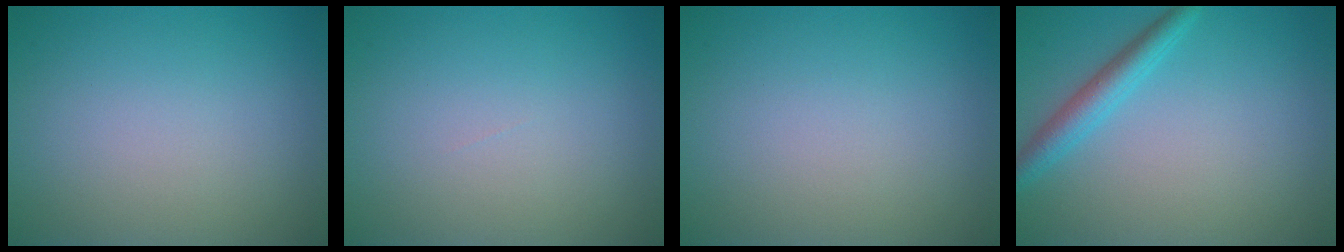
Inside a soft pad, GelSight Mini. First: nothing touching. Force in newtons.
{"total": 0.0}
{"total": 0.0}
{"total": 2.7, "press": 2.7, "slide": 0.0}